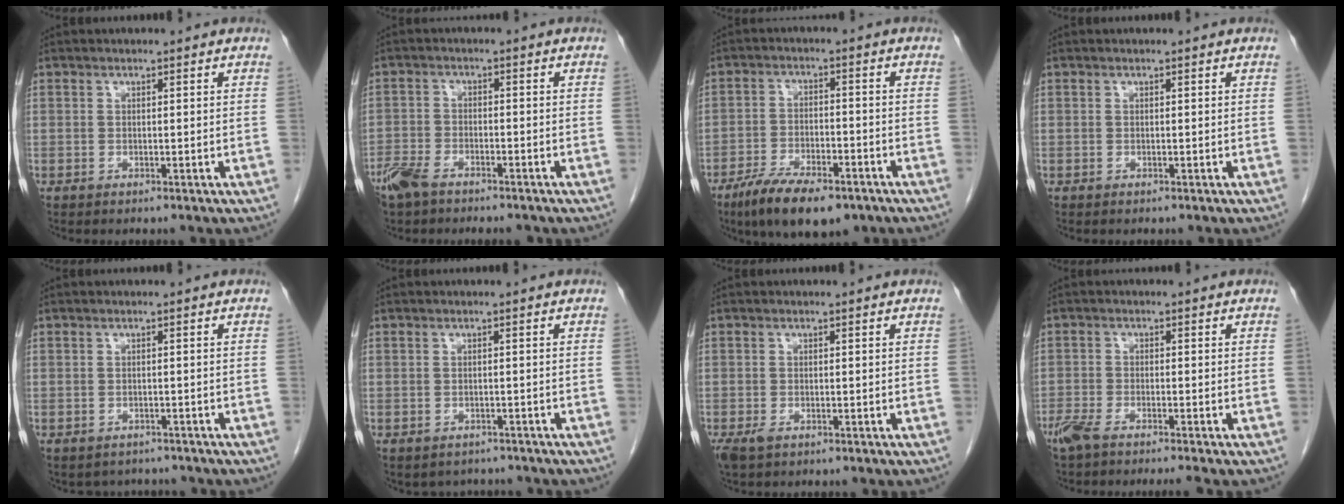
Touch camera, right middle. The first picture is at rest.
{"total": 6.2, "force": [-5.0, 2.3, 2.8], "torque": [-0.060, -0.004, -0.086]}
{"total": 10.9, "force": [-7.5, 3.7, 7.0], "torque": [-0.117, -0.011, -0.125]}
{"total": 0.0}
{"total": 3.2, "force": [-2.8, 1.7, 0.0], "torque": [-0.002, 0.005, -0.037]}
{"total": 3.8, "force": [-3.2, 2.1, 0.2], "torque": [0.002, 0.008, -0.040]}
{"total": 2.4, "force": [-1.3, 1.1, 1.6], "torque": [-0.041, -0.006, -0.018]}
{"total": 5.2, "force": [-4.2, 0.1, 3.0], "torque": [-0.054, -0.010, -0.078]}